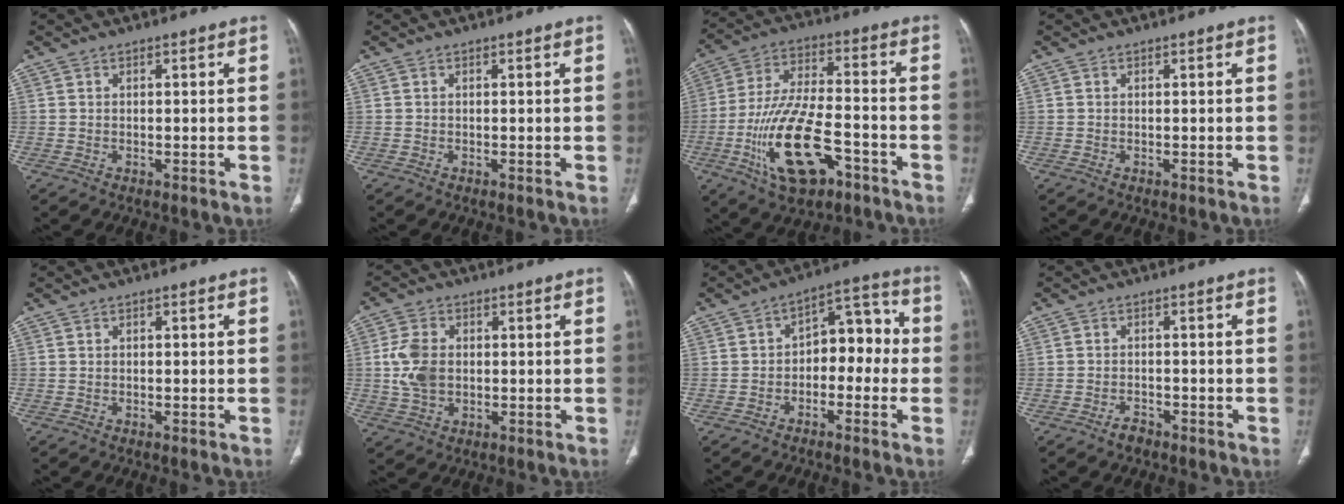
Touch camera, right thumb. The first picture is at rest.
{"total": 0.0}
{"total": 17.9, "force": [-7.4, 8.0, 14.2], "torque": [-0.271, 0.036, -0.123]}
{"total": 0.0}
{"total": 0.0}
{"total": 7.2, "force": [0.3, 5.0, 5.2], "torque": [-0.106, 0.003, 0.009]}
{"total": 9.6, "force": [-1.3, 6.1, 7.3], "torque": [-0.059, 0.048, -0.033]}
{"total": 2.1, "force": [-1.7, 1.1, 0.7], "torque": [-0.015, 0.010, -0.027]}